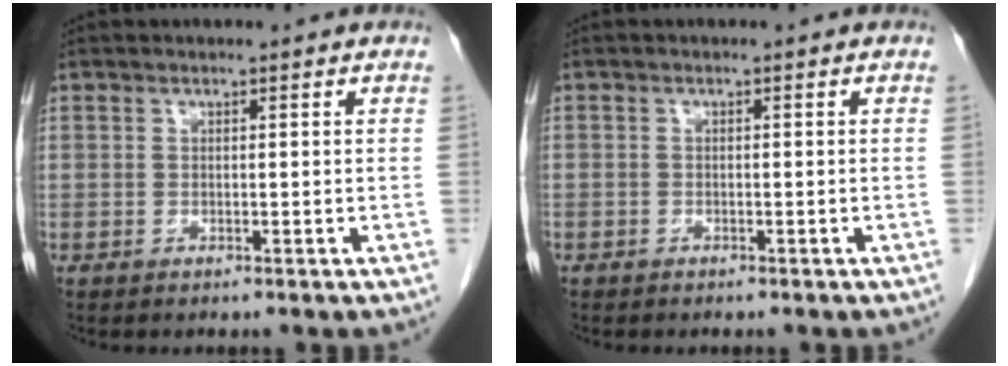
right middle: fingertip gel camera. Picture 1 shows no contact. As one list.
[{"total": 0.6, "force": [-0.4, 0.4, 0.1], "torque": [-0.007, 0.002, -0.009]}]